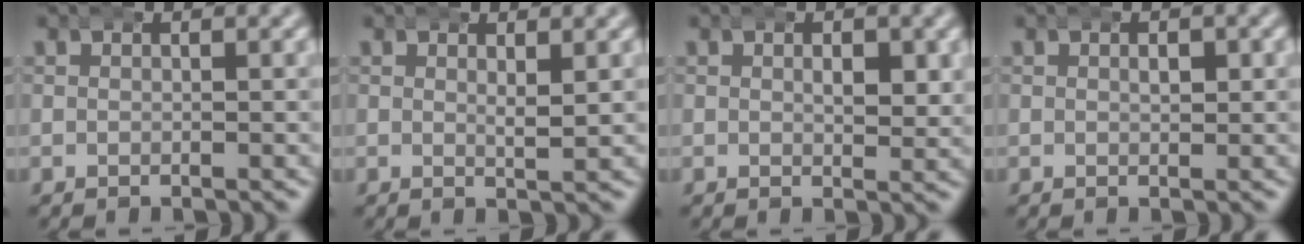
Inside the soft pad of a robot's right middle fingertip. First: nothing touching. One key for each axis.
{"total": 1.3, "fx": 0.6, "fy": 0.2, "fz": 1.2, "tx": -0.020, "ty": -0.006, "tz": 0.011}
{"total": 2.1, "fx": 0.6, "fy": 1.0, "fz": 1.7, "tx": -0.019, "ty": -0.003, "tz": 0.006}
{"total": 1.2, "fx": 0.2, "fy": 0.8, "fz": 0.9, "tx": -0.009, "ty": 0.000, "tz": 0.002}